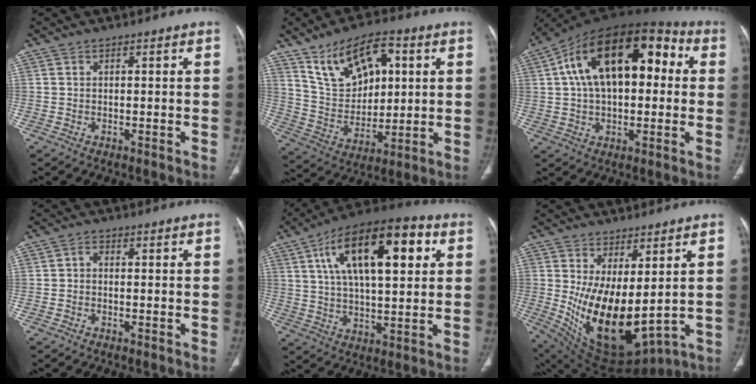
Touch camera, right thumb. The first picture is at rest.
{"total": 15.5, "force": [6.4, 9.2, 10.6], "torque": [-0.144, -0.018, 0.130]}
{"total": 22.5, "force": [4.4, 12.5, 18.1], "torque": [-0.282, 0.042, 0.061]}
{"total": 1.1, "force": [-0.3, 0.8, 0.8], "torque": [-0.010, 0.006, -0.011]}
{"total": 21.8, "force": [7.3, 9.3, 18.3], "torque": [-0.286, 0.008, 0.113]}
{"total": 16.8, "force": [1.0, 8.4, 14.6], "torque": [-0.244, -0.038, 0.053]}